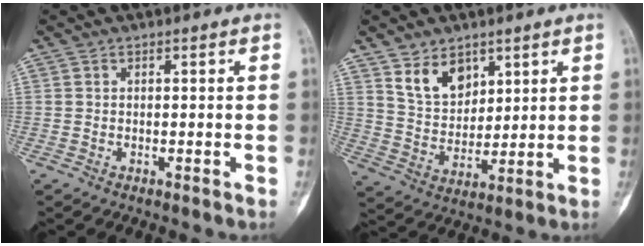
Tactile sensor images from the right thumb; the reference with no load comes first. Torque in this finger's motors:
{"motor_torque": [-0.03, 0.09, 0.00, 0.03, 0.08]}